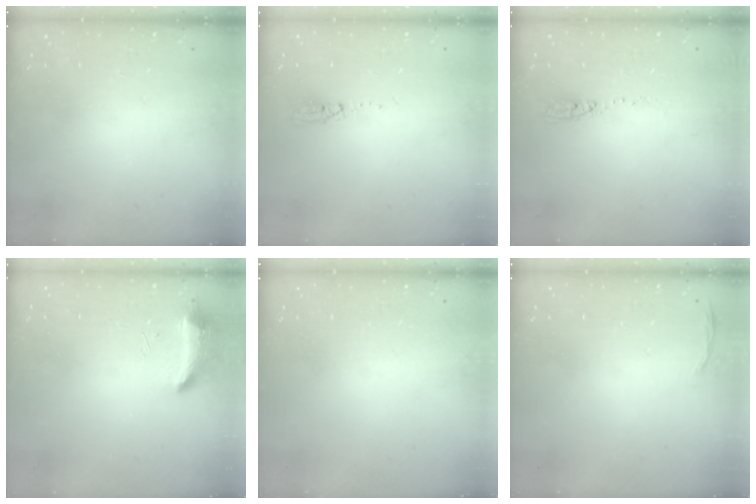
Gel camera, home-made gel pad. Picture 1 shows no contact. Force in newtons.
{"total": 3.3, "press": 2.9, "slide": 1.7}
{"total": 6.4, "press": 6.2, "slide": 1.6}
{"total": 13.6, "press": 9.8, "slide": 9.5}
{"total": 0.0}
{"total": 3.0, "press": 2.9, "slide": 0.8}